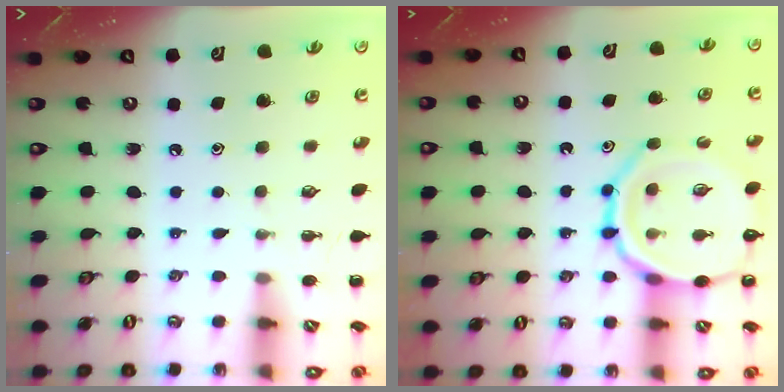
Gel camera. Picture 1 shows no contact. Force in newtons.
{"total": 14.1, "press": 14.0, "slide": 1.7}